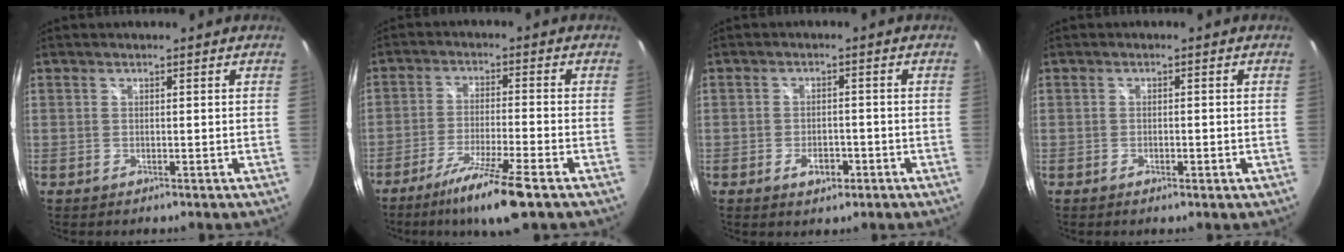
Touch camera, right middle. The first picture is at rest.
{"total": 10.6, "force": [-7.2, 0.1, 7.8], "torque": [-0.165, -0.024, -0.128]}
{"total": 3.9, "force": [-2.0, 2.2, 2.5], "torque": [-0.050, -0.004, -0.031]}
{"total": 1.6, "force": [-0.8, 0.5, 1.3], "torque": [-0.021, -0.002, -0.014]}